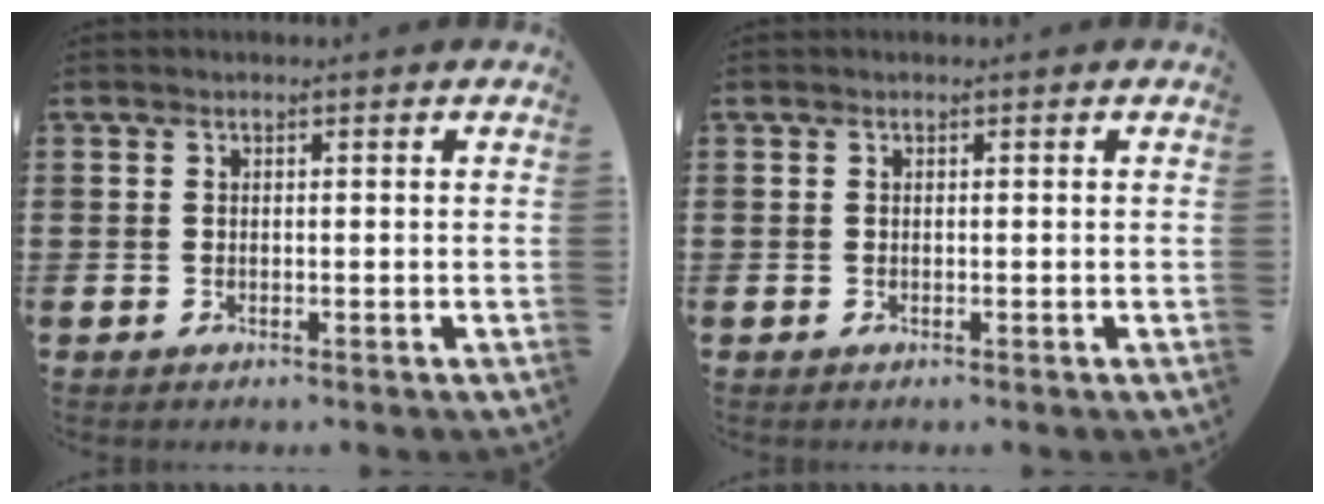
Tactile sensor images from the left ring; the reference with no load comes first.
{"total": 0.0}